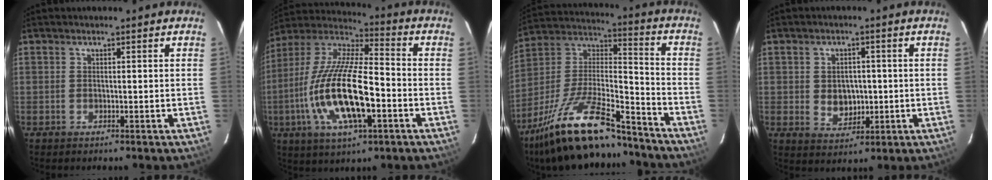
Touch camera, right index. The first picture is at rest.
{"total": 20.4, "force": [-5.4, 6.6, 18.6], "torque": [-0.375, -0.015, -0.102]}
{"total": 23.7, "force": [-17.8, 6.6, 14.3], "torque": [-0.275, -0.012, -0.298]}
{"total": 5.5, "force": [-0.3, 4.6, 3.1], "torque": [-0.055, -0.001, 0.007]}